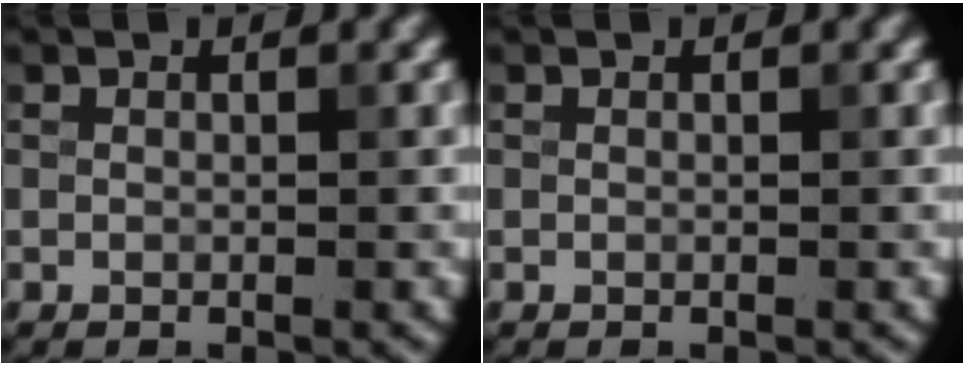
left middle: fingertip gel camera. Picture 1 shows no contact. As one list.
[{"total": 0.0}]